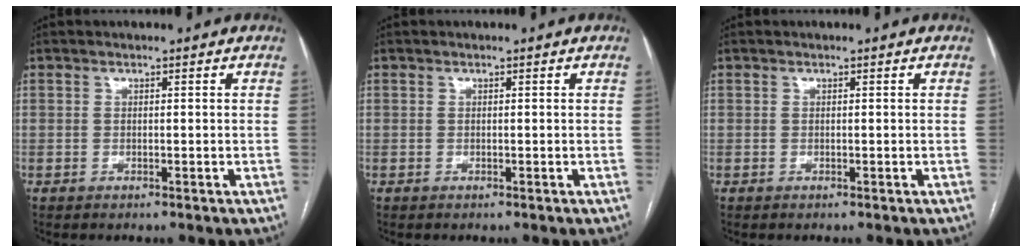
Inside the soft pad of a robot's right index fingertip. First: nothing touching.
{"total": 0.0}
{"total": 0.0}